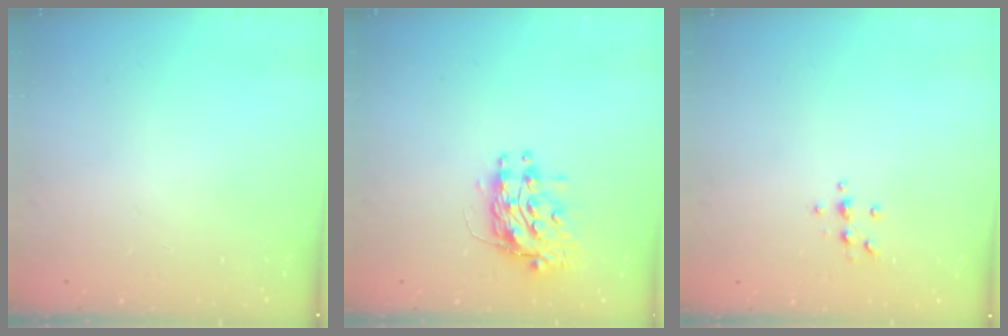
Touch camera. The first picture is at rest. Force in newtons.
{"total": 10.6, "press": 10.5, "slide": 0.8}
{"total": 5.4, "press": 5.1, "slide": 1.7}